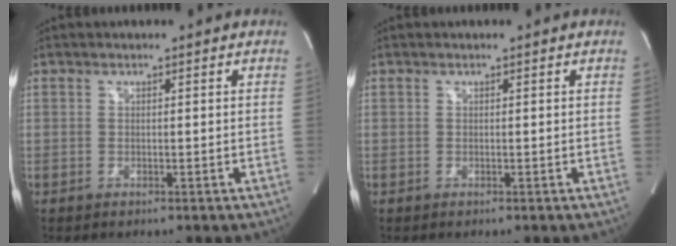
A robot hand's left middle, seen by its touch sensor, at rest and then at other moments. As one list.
[{"total": 0.0}]